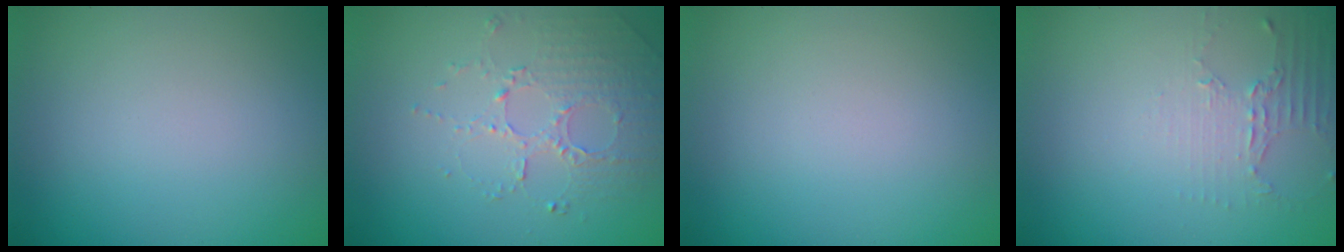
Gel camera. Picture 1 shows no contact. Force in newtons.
{"total": 1.9, "press": 1.5, "slide": 1.1}
{"total": 0.0}
{"total": 2.0, "press": 1.5, "slide": 1.4}